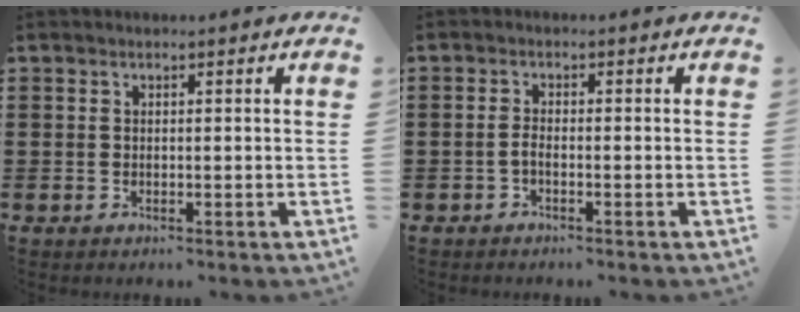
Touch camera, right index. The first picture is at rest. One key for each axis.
{"total": 1.5, "fx": -0.8, "fy": 0.2, "fz": 1.3, "tx": -0.033, "ty": -0.007, "tz": -0.016}